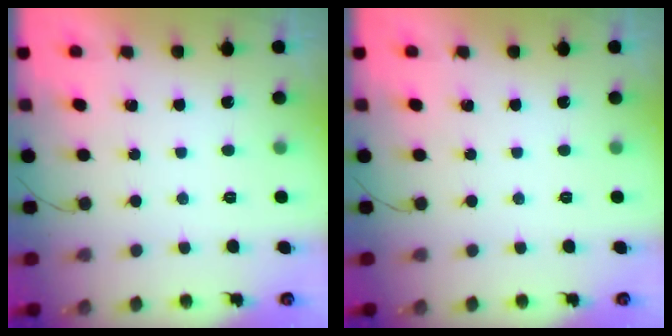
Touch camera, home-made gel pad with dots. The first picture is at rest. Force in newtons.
{"total": 0.0}